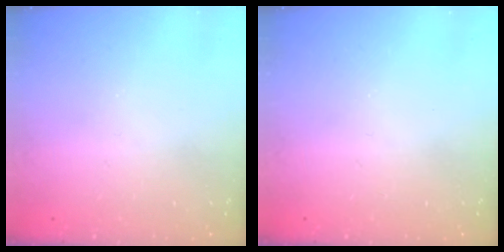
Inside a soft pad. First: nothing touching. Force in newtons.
{"total": 0.0}